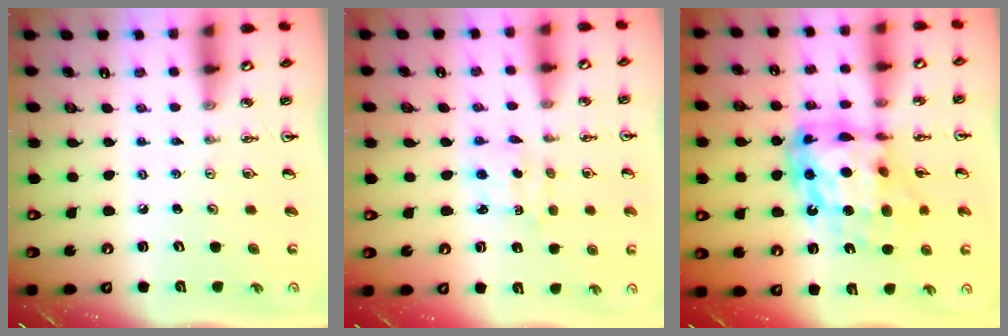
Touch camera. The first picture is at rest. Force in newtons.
{"total": 2.1, "press": 2.1, "slide": 0.4}
{"total": 17.8, "press": 17.7, "slide": 1.7}